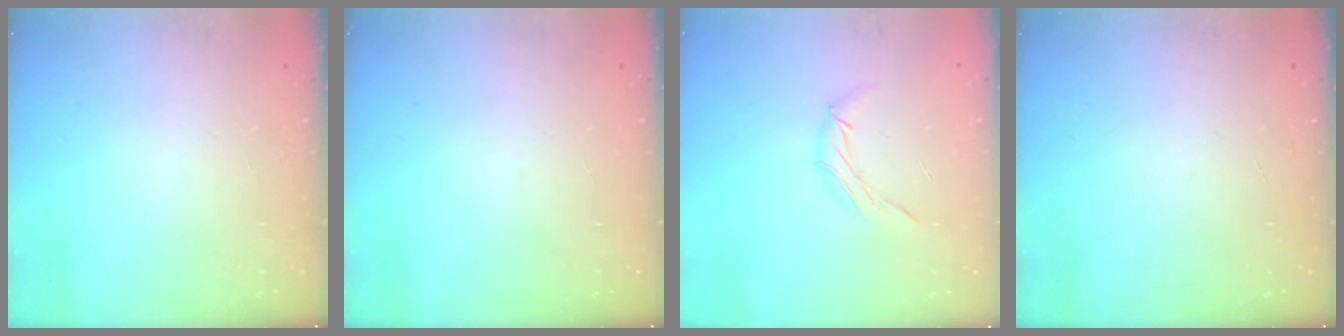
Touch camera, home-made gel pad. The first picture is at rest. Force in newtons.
{"total": 0.0}
{"total": 6.6, "press": 6.6, "slide": 0.6}
{"total": 0.0}